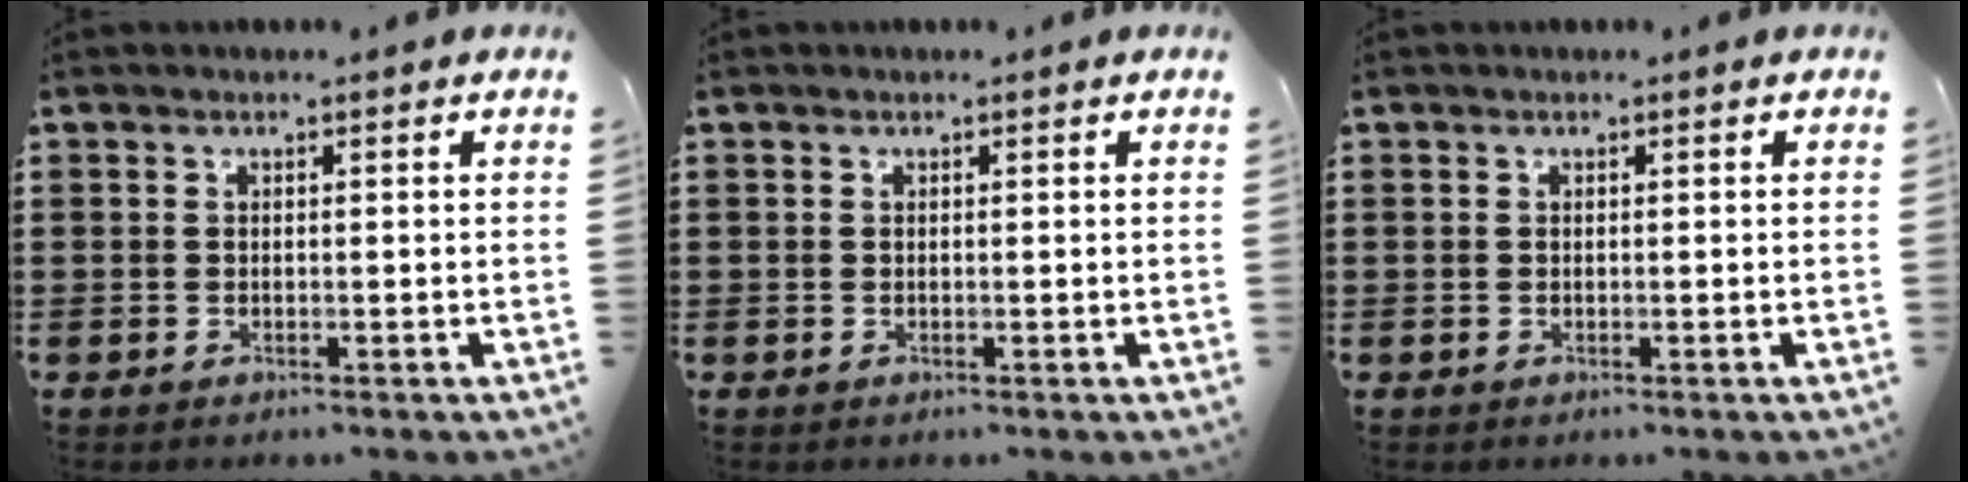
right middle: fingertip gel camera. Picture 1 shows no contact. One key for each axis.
{"total": 0.0}
{"total": 0.0}